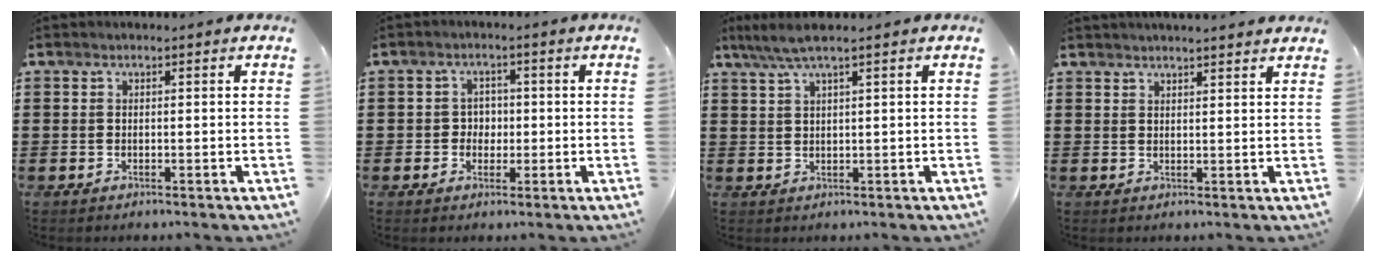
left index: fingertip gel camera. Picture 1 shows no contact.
{"total": 2.9, "force": [-0.3, 2.7, 1.2], "torque": [-0.033, 0.006, -0.011]}
{"total": 3.8, "force": [2.2, 0.1, 3.1], "torque": [-0.063, 0.004, 0.041]}
{"total": 2.1, "force": [2.1, -0.2, 0.1], "torque": [-0.009, -0.004, 0.040]}